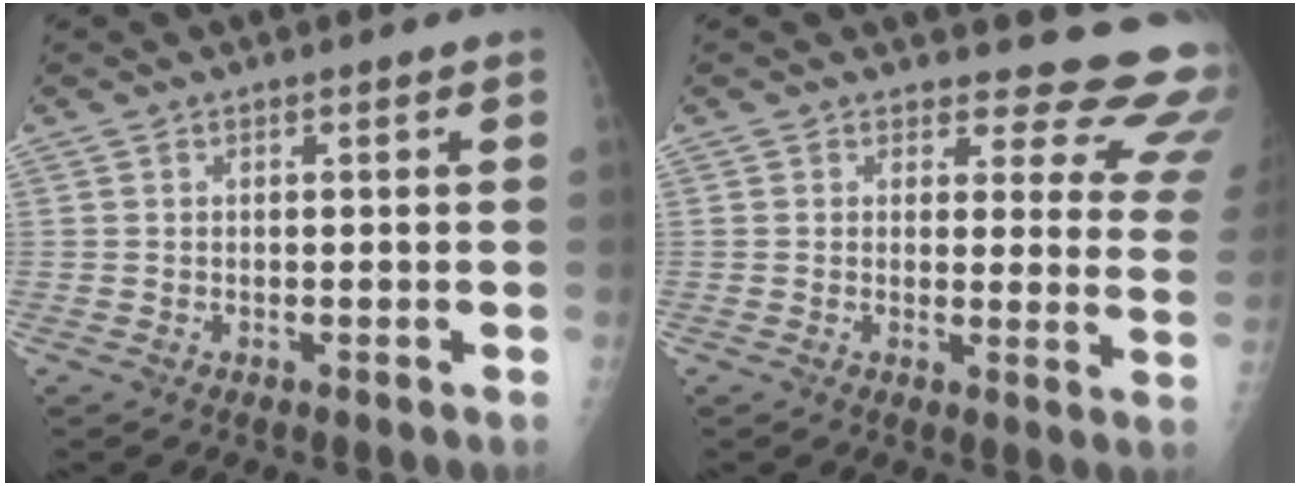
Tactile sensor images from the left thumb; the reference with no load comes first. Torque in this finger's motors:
{"motor_torque": [0.16, 0.32, -0.03, -0.19, 0.06]}